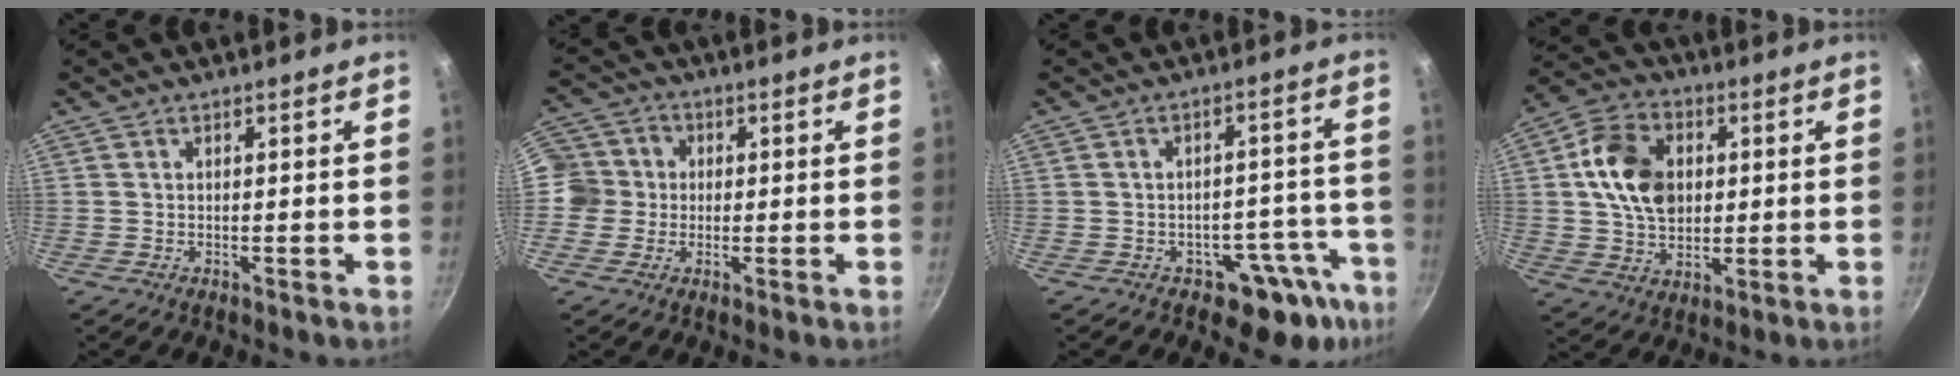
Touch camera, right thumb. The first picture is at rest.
{"total": 7.3, "force": [-0.3, 7.0, 2.0], "torque": [-0.004, 0.014, -0.025]}
{"total": 10.0, "force": [-6.1, 6.6, 4.5], "torque": [0.025, 0.061, -0.060]}
{"total": 13.9, "force": [2.2, 10.1, 9.2], "torque": [-0.139, 0.006, 0.032]}